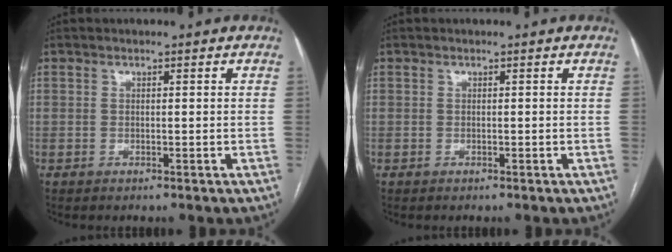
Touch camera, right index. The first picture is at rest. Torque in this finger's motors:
{"motor_torque": [0.00, 0.00, 0.00, 0.00]}